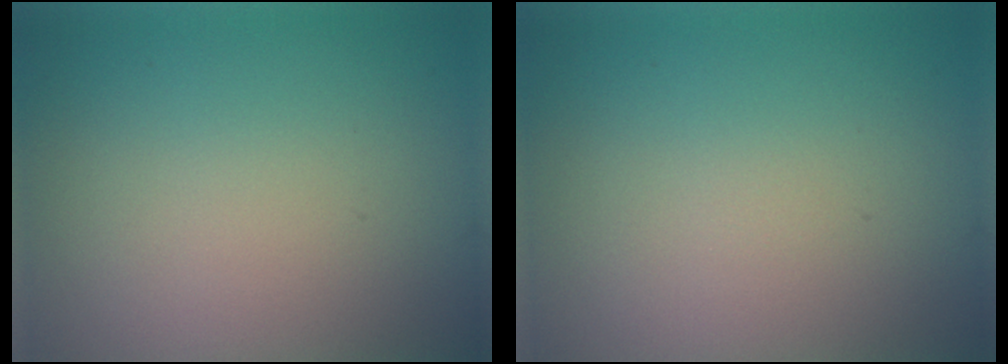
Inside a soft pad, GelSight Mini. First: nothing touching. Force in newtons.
{"total": 0.0}